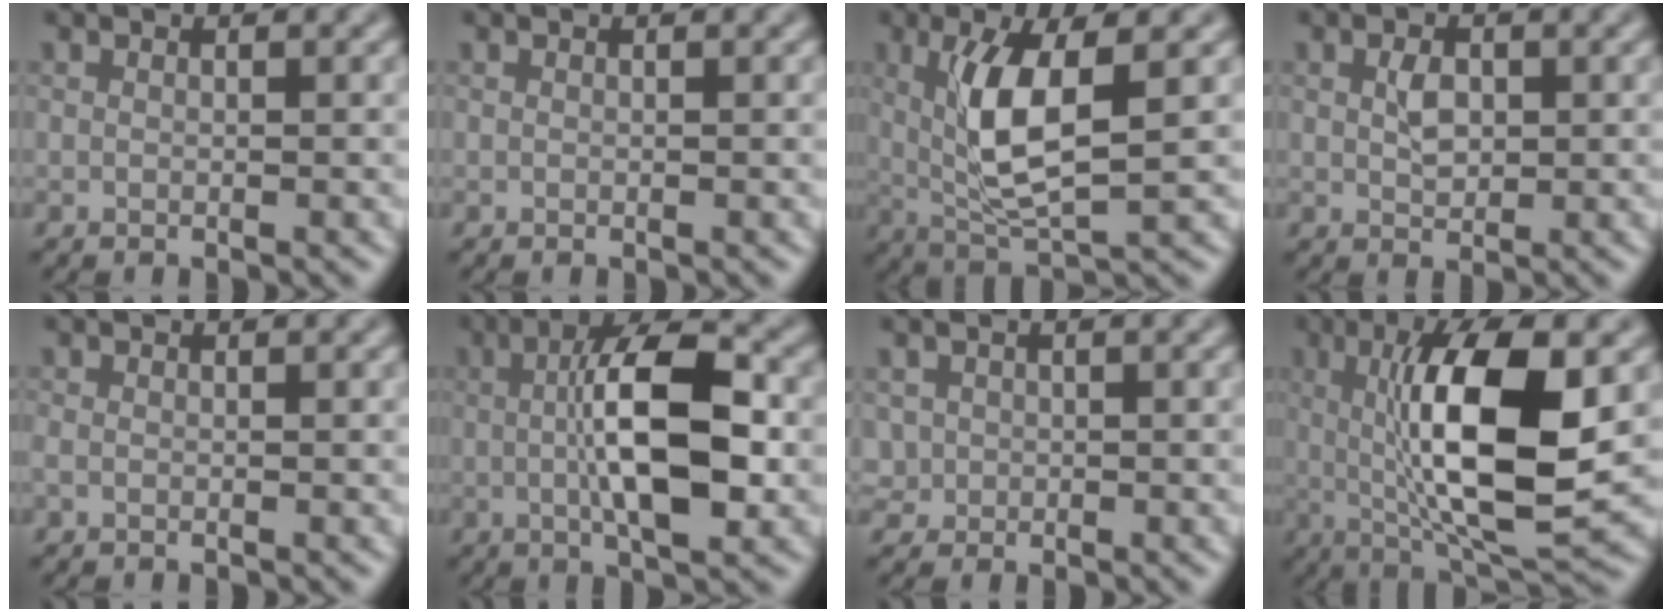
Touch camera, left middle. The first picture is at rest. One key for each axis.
{"total": 0.0}
{"total": 6.6, "fx": 1.0, "fy": 2.0, "fz": 6.2, "tx": -0.127, "ty": -0.010, "tz": 0.028}
{"total": 1.6, "fx": 0.1, "fy": 1.0, "fz": 1.2, "tx": -0.029, "ty": 0.001, "tz": 0.008}
{"total": 0.0}
{"total": 8.4, "fx": 0.1, "fy": 2.6, "fz": 8.0, "tx": -0.130, "ty": 0.006, "tz": 0.001}
{"total": 0.9, "fx": 0.0, "fy": 0.9, "fz": -0.2, "tx": 0.002, "ty": -0.002, "tz": 0.008}
{"total": 10.9, "fx": 0.5, "fy": 3.0, "fz": 10.5, "tx": -0.165, "ty": -0.003, "tz": 0.015}